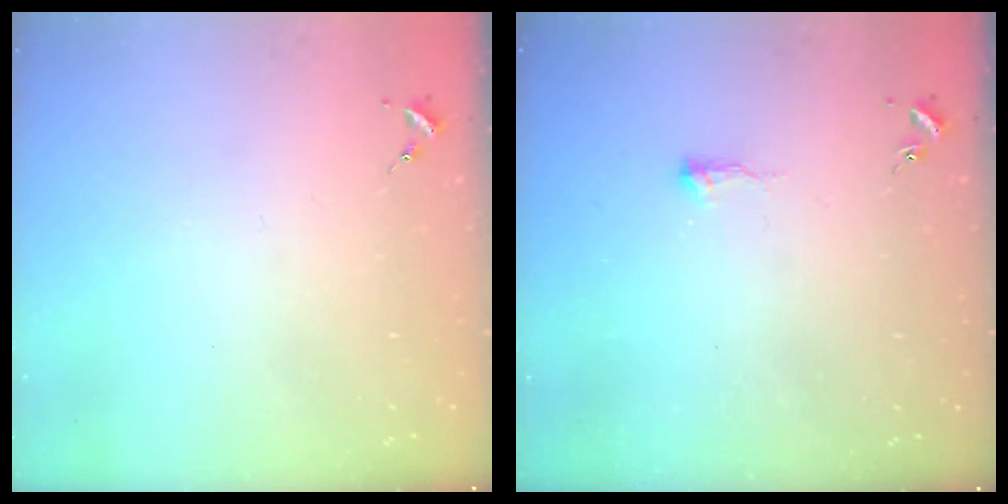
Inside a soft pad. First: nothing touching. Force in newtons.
{"total": 4.8, "press": 4.7, "slide": 0.7}